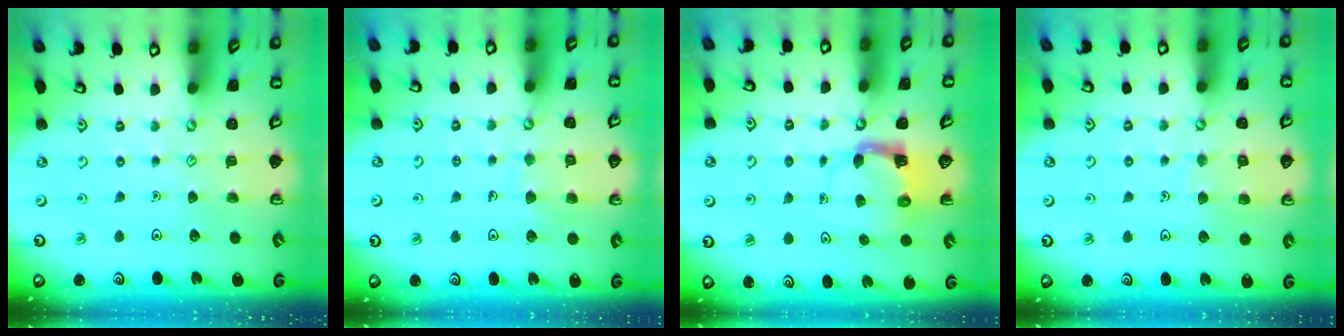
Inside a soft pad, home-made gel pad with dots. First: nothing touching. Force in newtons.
{"total": 6.3, "press": 6.3, "slide": 0.4}
{"total": 3.9, "press": 3.9, "slide": 0.7}
{"total": 7.0, "press": 7.0, "slide": 0.5}